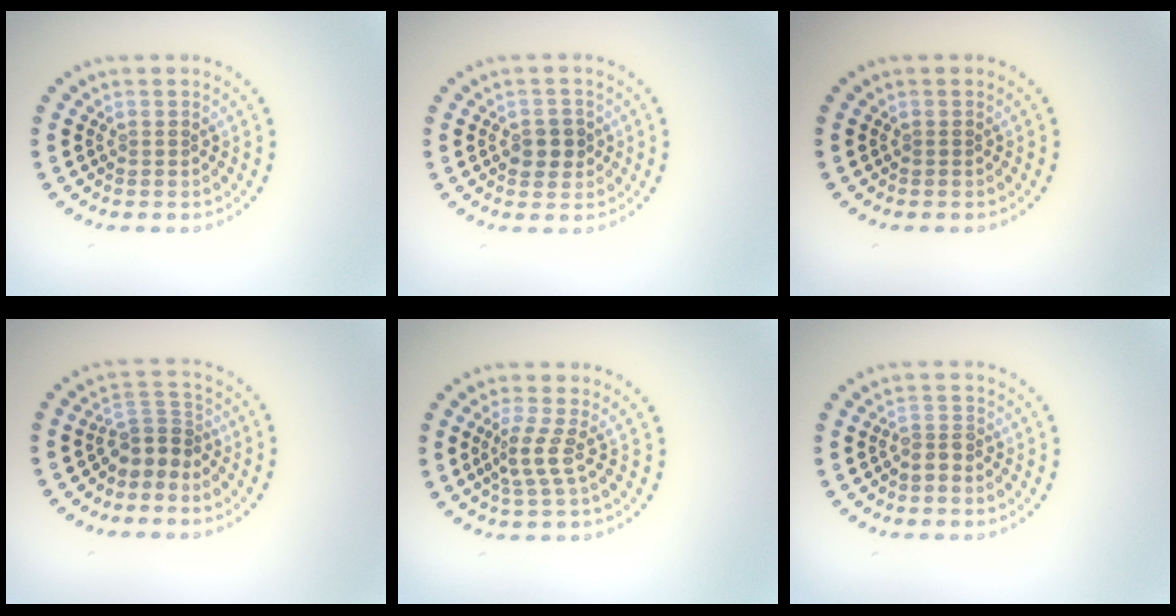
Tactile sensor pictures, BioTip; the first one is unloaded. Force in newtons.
{"total": 2.2, "press": 2.2, "slide": 0.4}
{"total": 0.0}
{"total": 2.8, "press": 2.1, "slide": 1.8}
{"total": 2.4, "press": 1.5, "slide": 1.8}
{"total": 1.8, "press": 1.3, "slide": 1.2}